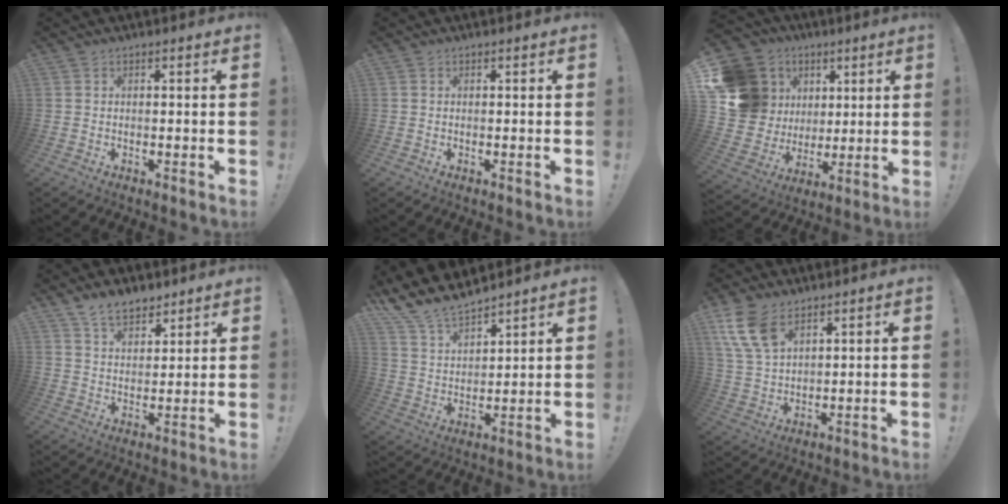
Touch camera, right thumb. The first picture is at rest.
{"total": 0.0}
{"total": 19.3, "force": [6.2, 16.7, 7.3], "torque": [-0.134, -0.026, 0.154]}
{"total": 8.0, "force": [6.2, 4.0, 3.0], "torque": [-0.051, -0.034, 0.120]}
{"total": 11.3, "force": [10.4, 3.4, 2.6], "torque": [-0.075, -0.080, 0.197]}
{"total": 10.3, "force": [6.1, 5.5, 6.2], "torque": [-0.124, -0.021, 0.119]}